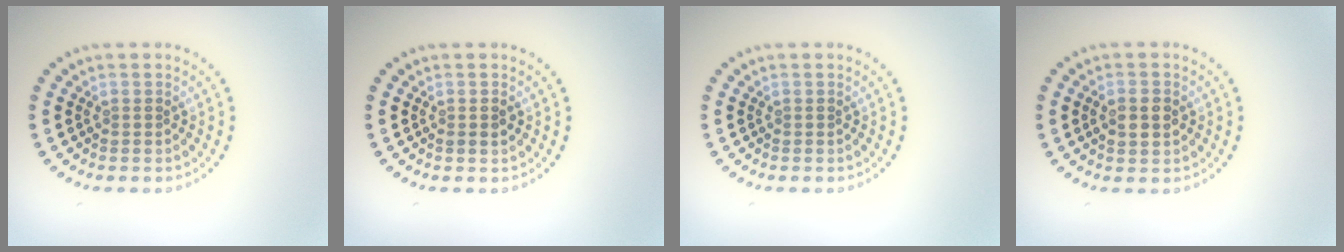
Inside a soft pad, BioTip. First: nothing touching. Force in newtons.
{"total": 1.0, "press": 1.0, "slide": 0.3}
{"total": 0.0}
{"total": 2.8, "press": 2.8, "slide": 0.2}